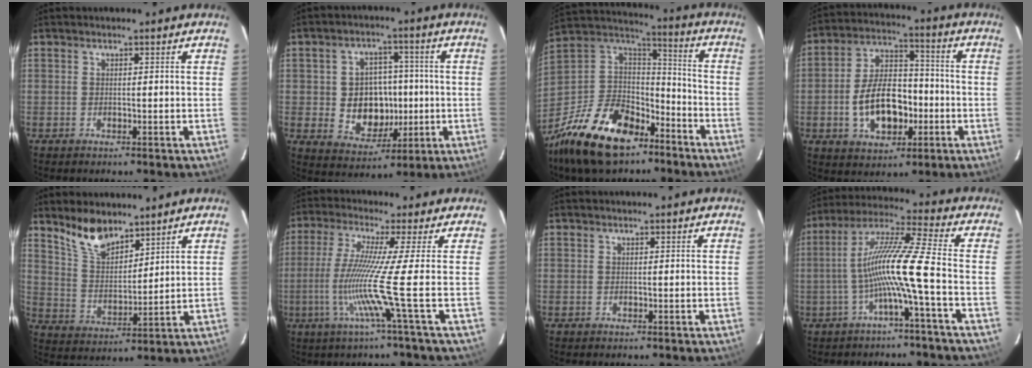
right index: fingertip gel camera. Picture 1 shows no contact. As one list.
[{"total": 10.4, "force": [-0.9, 8.8, 5.5], "torque": [-0.121, 0.014, 0.004]}, {"total": 23.0, "force": [-14.6, 12.8, 12.2], "torque": [-0.273, 0.014, -0.239]}, {"total": 13.1, "force": [-3.4, 8.0, 9.9], "torque": [-0.197, 0.023, -0.046]}, {"total": 9.2, "force": [7.3, 3.5, 4.4], "torque": [-0.082, 0.007, 0.148]}, {"total": 9.4, "force": [-2.5, -3.6, 8.3], "torque": [-0.168, -0.016, -0.049]}, {"total": 0.0}, {"total": 11.2, "force": [-3.4, -1.6, 10.6], "torque": [-0.206, 0.010, -0.062]}]